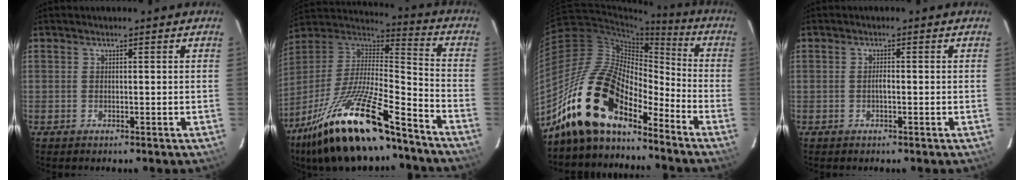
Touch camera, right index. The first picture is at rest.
{"total": 24.5, "force": [-16.9, 5.9, 16.7], "torque": [-0.319, -0.032, -0.289]}
{"total": 19.3, "force": [-14.3, 7.6, 10.6], "torque": [-0.204, -0.001, -0.275]}
{"total": 1.0, "force": [-0.4, 0.3, 0.8], "torque": [-0.016, 0.004, -0.007]}